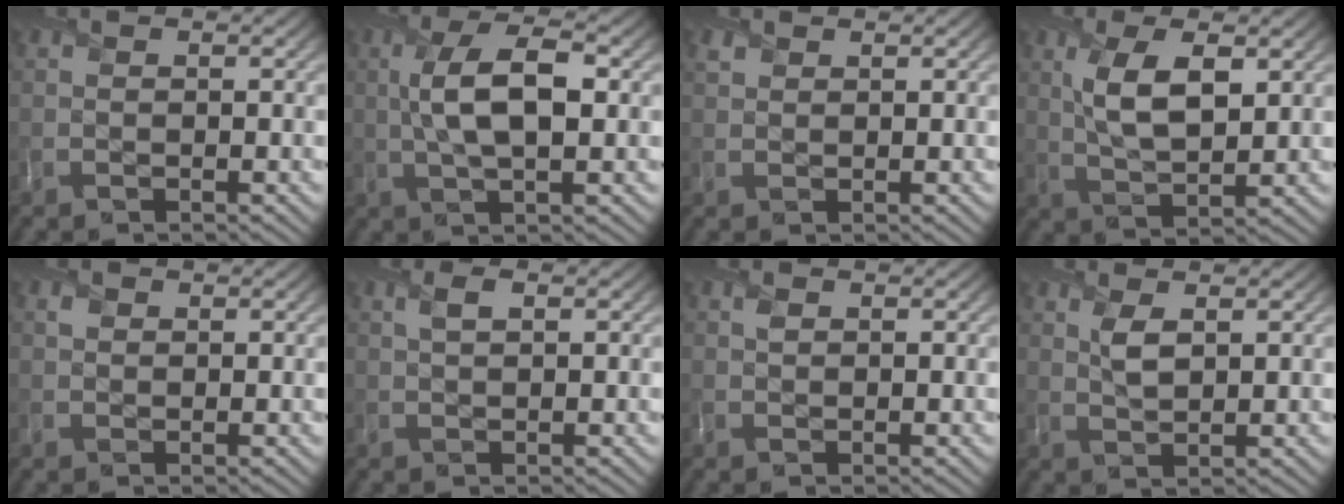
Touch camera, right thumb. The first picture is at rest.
{"total": 7.6, "force": [0.8, 2.9, 7.0], "torque": [-0.143, 0.008, 0.009]}
{"total": 0.9, "force": [0.8, 0.5, 0.0], "torque": [-0.004, -0.001, 0.018]}
{"total": 7.0, "force": [2.1, 3.0, 5.9], "torque": [-0.126, 0.000, 0.043]}
{"total": 0.9, "force": [0.4, 0.8, 0.1], "torque": [-0.001, 0.000, 0.006]}
{"total": 1.4, "force": [0.6, 0.6, 1.1], "torque": [-0.027, 0.003, 0.012]}
{"total": 0.8, "force": [0.5, 0.5, 0.3], "torque": [-0.008, 0.000, 0.008]}
{"total": 2.5, "force": [1.2, 1.1, 1.9], "torque": [-0.044, -0.001, 0.026]}